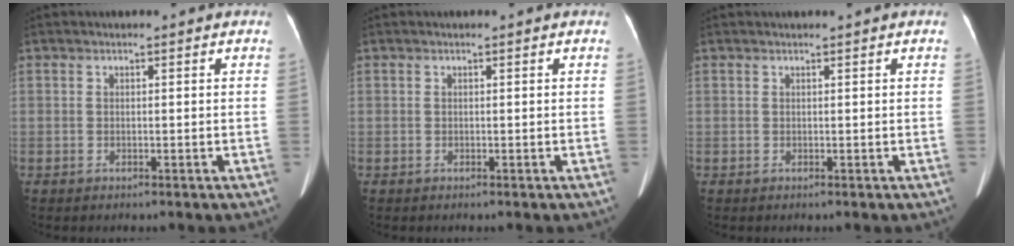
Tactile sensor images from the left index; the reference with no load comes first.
{"total": 0.0}
{"total": 0.5, "force": [0.5, -0.1, 0.2], "torque": [-0.005, 0.010, 0.014]}